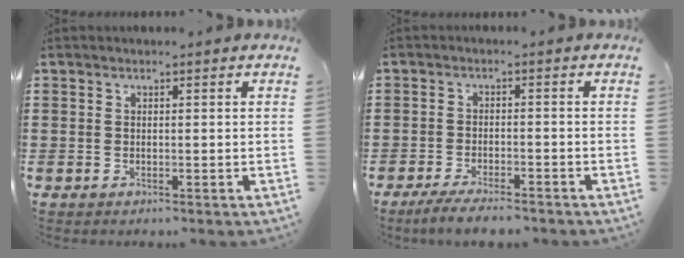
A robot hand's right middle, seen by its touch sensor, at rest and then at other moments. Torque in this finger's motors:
{"motor_torque": [2.14, 0.00, 0.21, 0.09]}